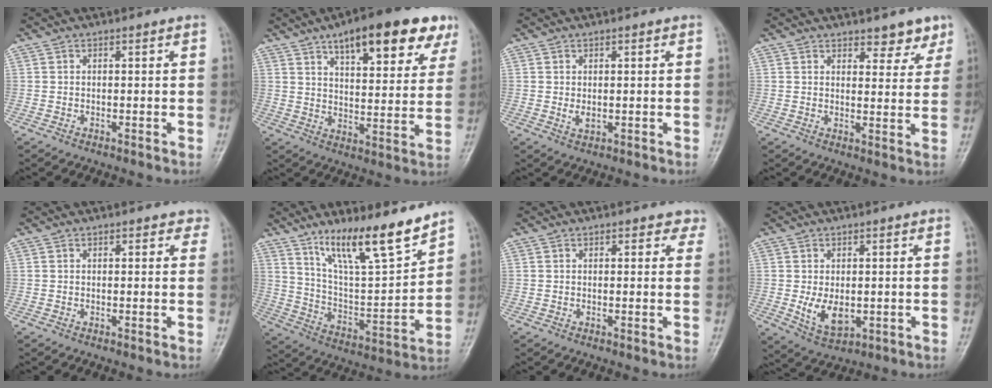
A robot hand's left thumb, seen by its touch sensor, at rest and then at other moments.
{"total": 19.6, "force": [11.6, 7.0, 14.2], "torque": [-0.161, -0.032, 0.164]}
{"total": 1.8, "force": [0.2, 1.1, 1.4], "torque": [-0.022, -0.006, 0.007]}
{"total": 5.0, "force": [3.9, 2.5, 2.0], "torque": [0.010, -0.025, 0.052]}
{"total": 1.8, "force": [1.1, 1.1, 0.9], "torque": [0.010, -0.001, 0.006]}
{"total": 15.7, "force": [11.7, 2.8, 10.1], "torque": [-0.150, -0.075, 0.214]}
{"total": 2.6, "force": [1.9, 1.5, 0.8], "torque": [0.020, -0.005, 0.010]}
{"total": 6.5, "force": [-0.6, 4.0, 5.0], "torque": [-0.077, -0.015, 0.001]}